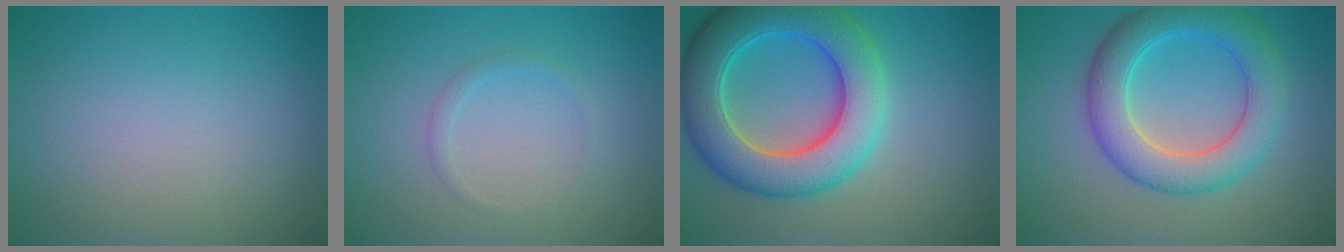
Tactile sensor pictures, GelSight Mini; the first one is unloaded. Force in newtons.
{"total": 0.9, "press": 0.9, "slide": 0.0}
{"total": 9.5, "press": 9.5, "slide": 0.2}
{"total": 6.6, "press": 6.6, "slide": 0.3}